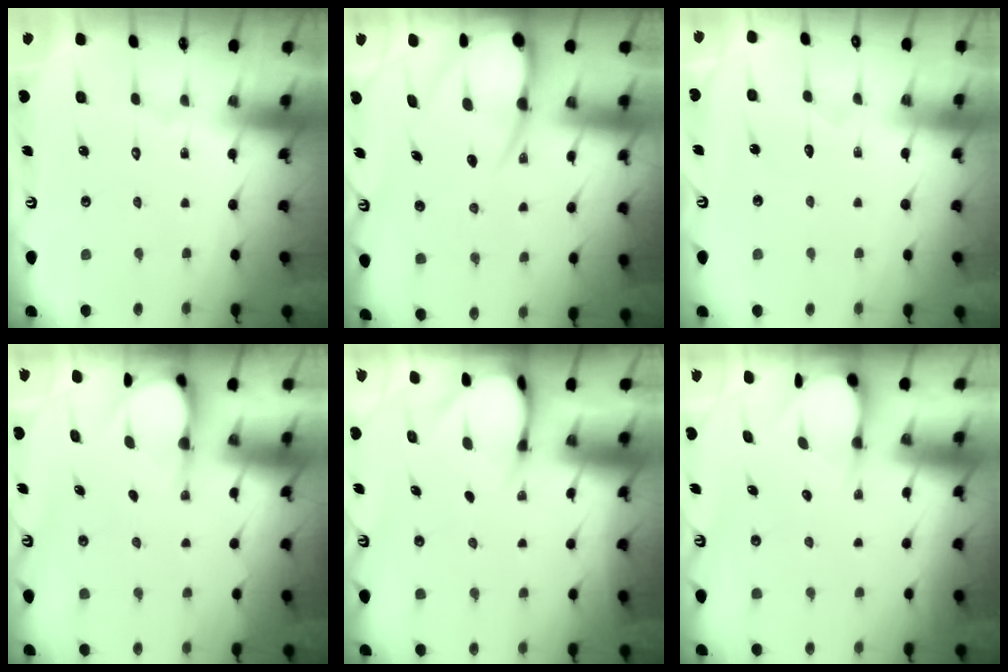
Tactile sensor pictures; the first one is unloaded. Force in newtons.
{"total": 11.1, "press": 11.0, "slide": 1.2}
{"total": 3.7, "press": 3.7, "slide": 0.5}
{"total": 3.7, "press": 3.7, "slide": 0.2}
{"total": 3.3, "press": 3.3, "slide": 0.2}
{"total": 3.6, "press": 3.6, "slide": 0.4}